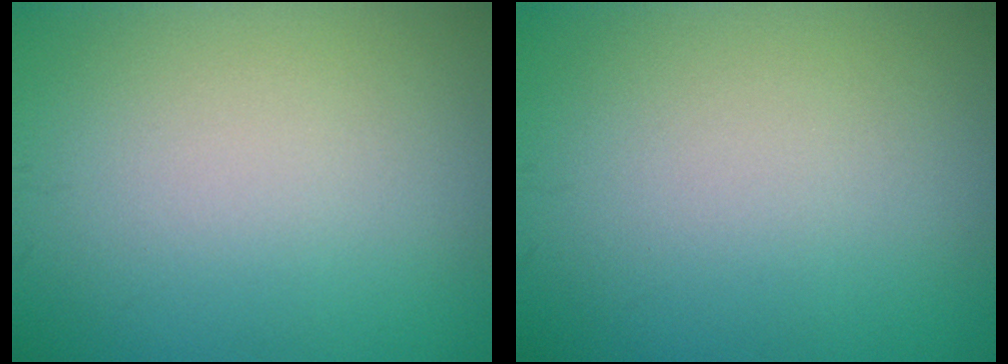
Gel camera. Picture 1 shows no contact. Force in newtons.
{"total": 0.0}